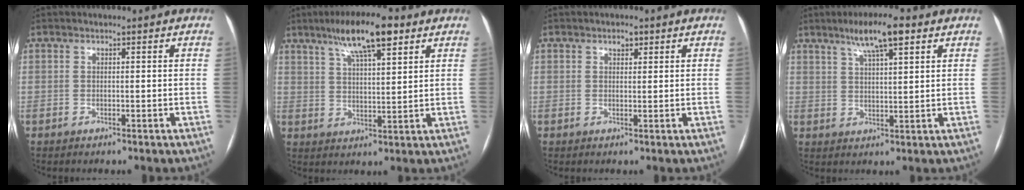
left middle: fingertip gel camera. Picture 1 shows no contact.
{"total": 10.7, "force": [6.7, 2.2, 8.0], "torque": [-0.143, 0.016, 0.112]}
{"total": 1.6, "force": [1.0, 0.8, 0.9], "torque": [-0.016, 0.002, 0.014]}
{"total": 7.6, "force": [4.7, 1.1, 5.9], "torque": [-0.107, 0.013, 0.079]}